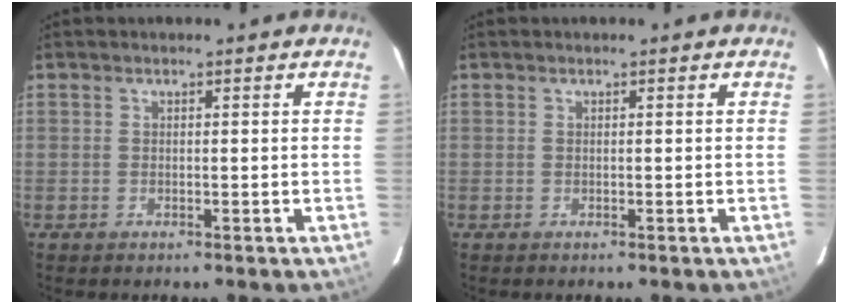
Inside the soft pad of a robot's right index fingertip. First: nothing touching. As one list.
[{"total": 0.0}]